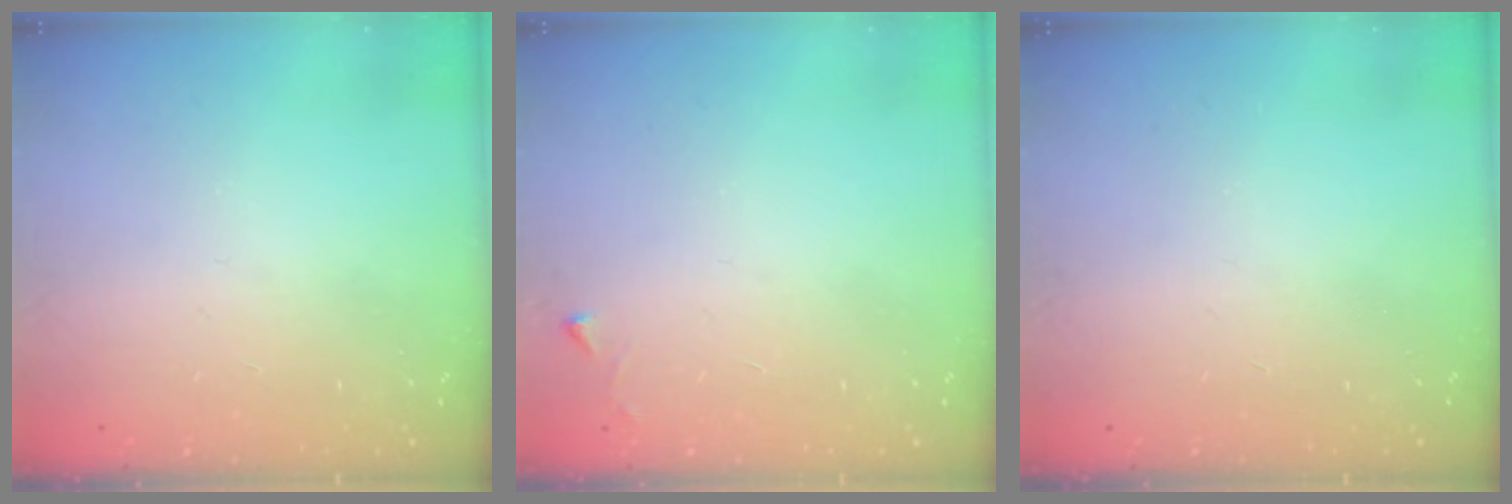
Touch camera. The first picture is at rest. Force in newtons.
{"total": 2.3, "press": 2.3, "slide": 0.4}
{"total": 0.0}